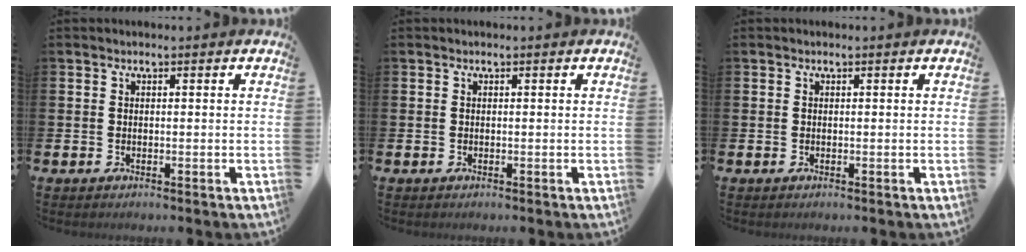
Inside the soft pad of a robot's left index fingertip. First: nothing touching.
{"total": 0.0}
{"total": 0.0}